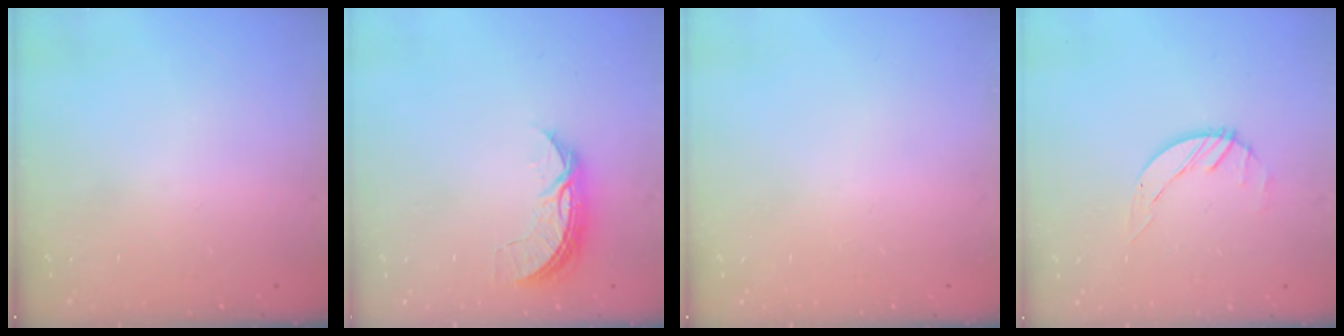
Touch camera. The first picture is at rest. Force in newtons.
{"total": 6.8, "press": 6.8, "slide": 0.7}
{"total": 0.0}
{"total": 2.6, "press": 2.6, "slide": 0.3}